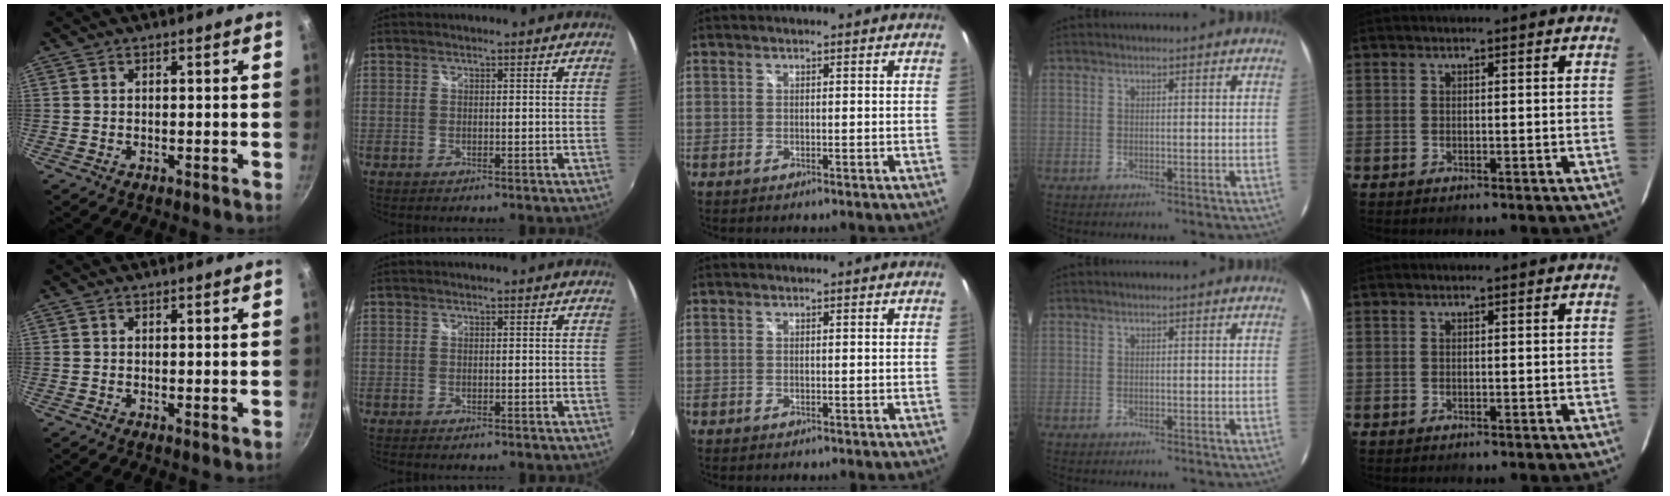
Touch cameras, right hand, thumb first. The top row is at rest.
{"thumb": {"total": 0.9, "force": [0.5, 0.3, 0.6], "torque": [-0.009, -0.005, 0.007]}}